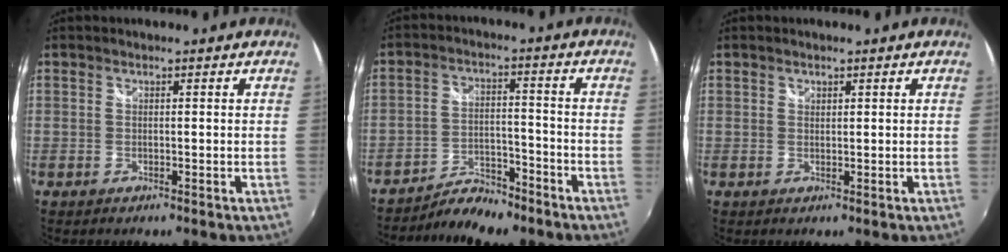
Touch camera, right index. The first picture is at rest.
{"total": 7.7, "force": [-6.9, 2.4, 2.3], "torque": [-0.057, 0.009, -0.114]}
{"total": 0.7, "force": [0.5, 0.5, 0.1], "torque": [-0.001, 0.001, 0.008]}